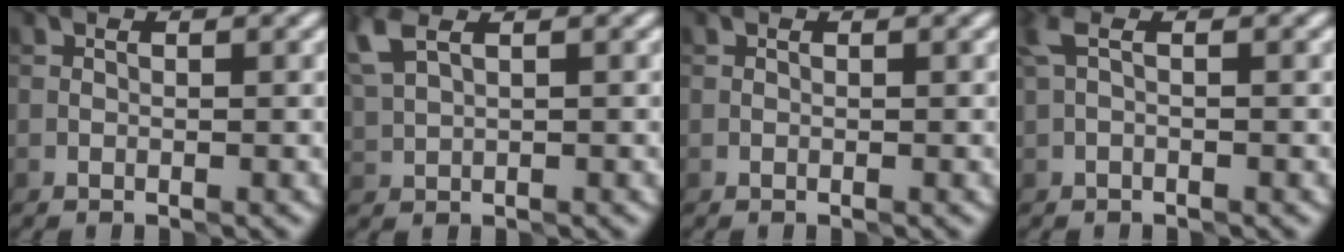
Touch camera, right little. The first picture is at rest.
{"total": 2.8, "force": [1.8, 1.2, 1.7], "torque": [-0.043, 0.003, 0.040]}
{"total": 0.0}
{"total": 1.9, "force": [0.5, 0.7, 1.7], "torque": [-0.041, 0.010, 0.004]}